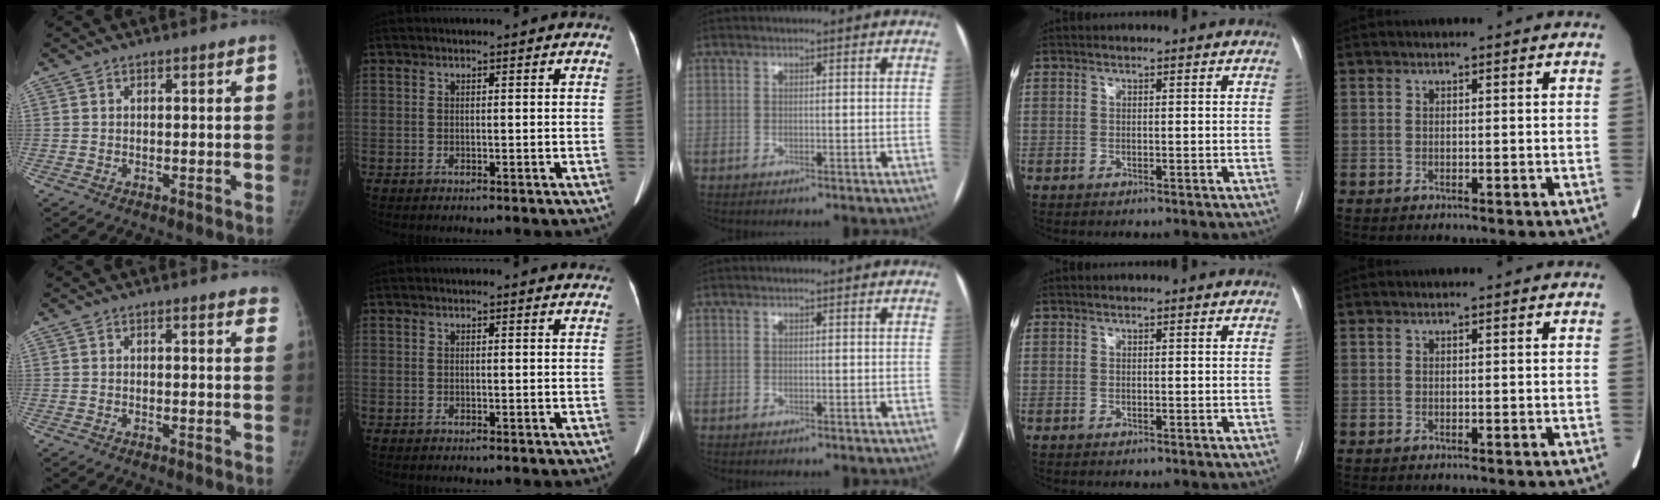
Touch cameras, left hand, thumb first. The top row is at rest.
{"thumb": {"total": 2.8, "force": [2.4, 0.9, 0.9], "torque": [0.010, -0.007, 0.012]}, "index": {"total": 1.8, "force": [1.8, 0.4, 0.1], "torque": [-0.013, -0.003, 0.004]}}